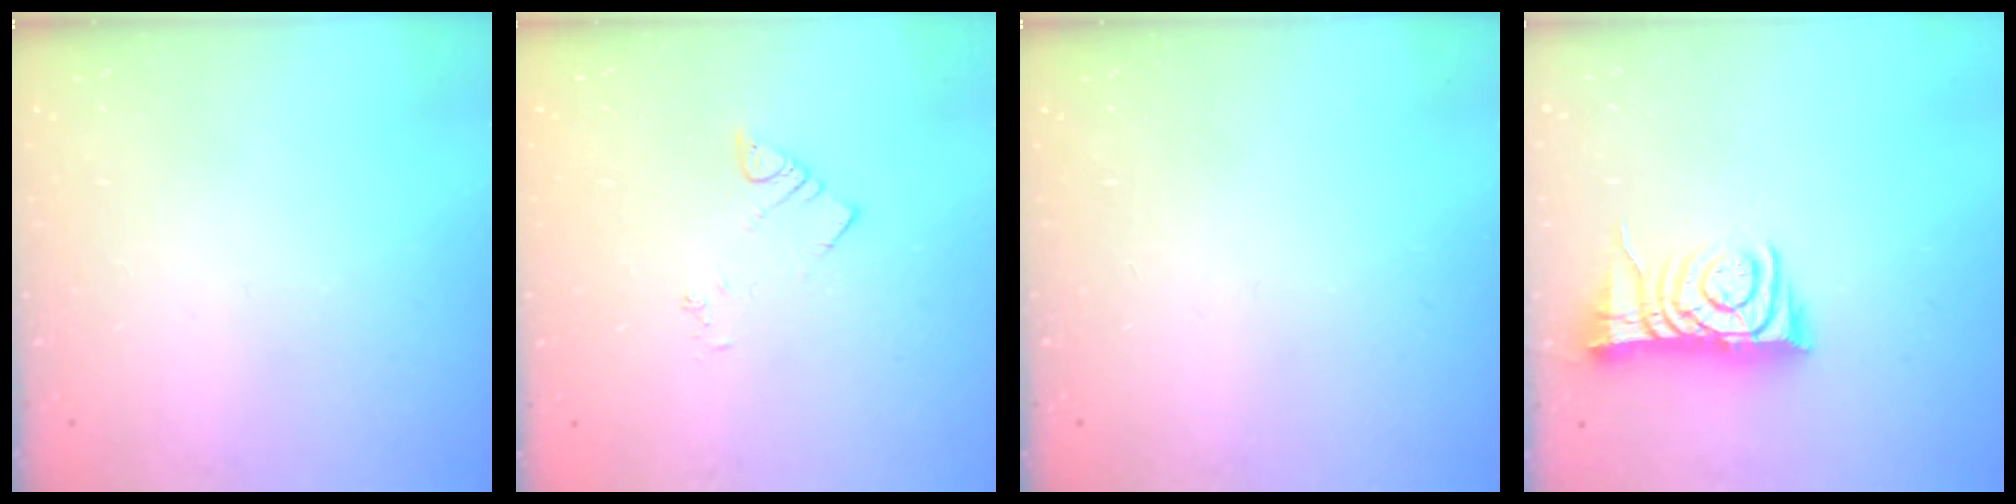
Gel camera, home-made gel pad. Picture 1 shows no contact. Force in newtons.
{"total": 3.2, "press": 3.1, "slide": 0.5}
{"total": 0.0}
{"total": 9.1, "press": 9.1, "slide": 1.2}